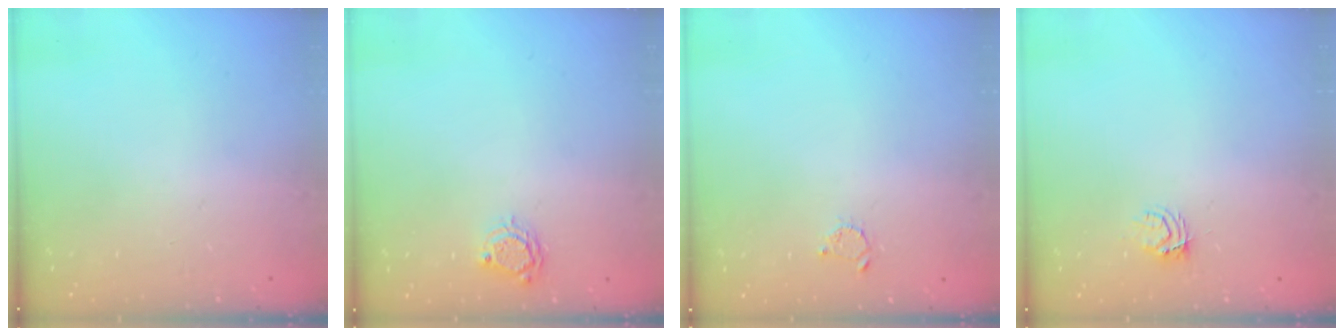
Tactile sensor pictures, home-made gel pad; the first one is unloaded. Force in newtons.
{"total": 4.5, "press": 4.5, "slide": 0.1}
{"total": 2.2, "press": 2.2, "slide": 0.3}
{"total": 4.0, "press": 3.9, "slide": 0.4}